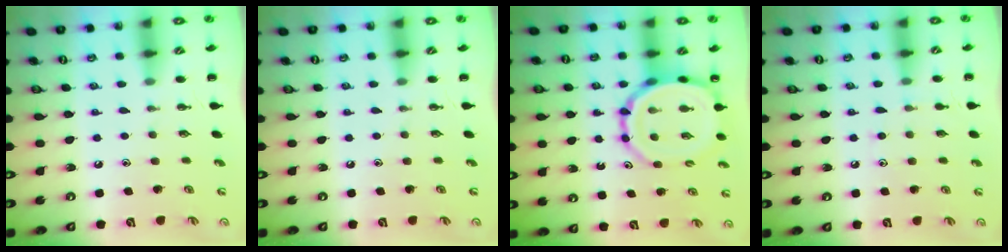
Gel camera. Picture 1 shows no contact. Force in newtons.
{"total": 0.0}
{"total": 12.9, "press": 12.5, "slide": 3.2}
{"total": 5.6, "press": 5.4, "slide": 1.5}